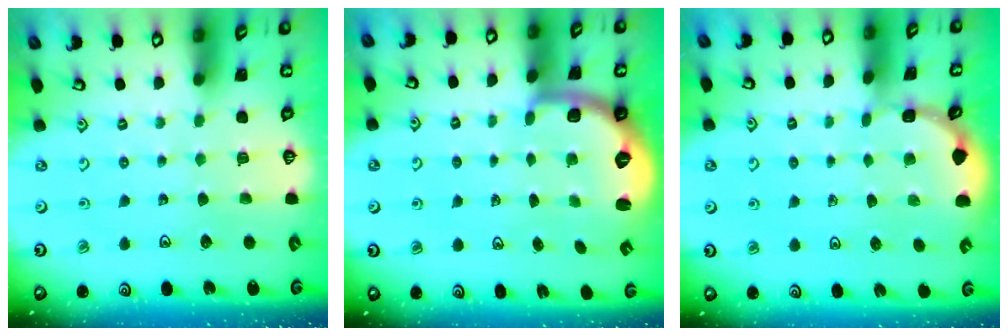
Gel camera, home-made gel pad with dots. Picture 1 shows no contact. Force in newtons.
{"total": 2.1, "press": 1.9, "slide": 1.0}
{"total": 2.4, "press": 2.4, "slide": 0.3}